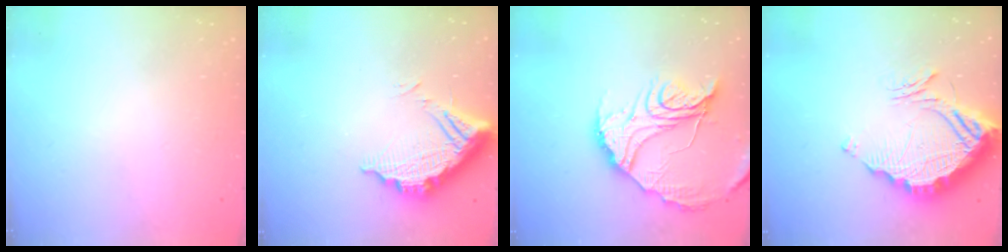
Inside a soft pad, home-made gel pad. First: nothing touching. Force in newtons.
{"total": 13.1, "press": 13.1, "slide": 1.2}
{"total": 18.0, "press": 18.0, "slide": 1.5}
{"total": 15.9, "press": 15.8, "slide": 1.2}